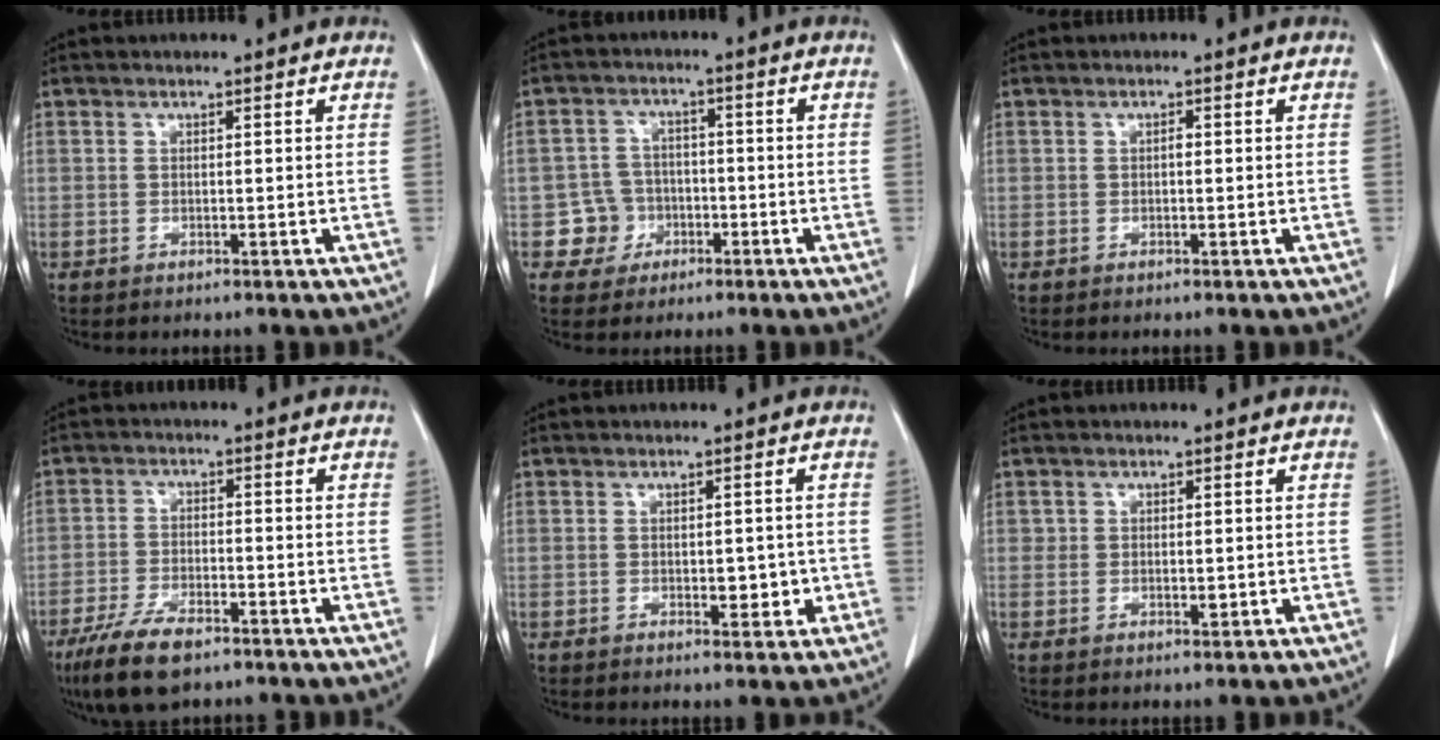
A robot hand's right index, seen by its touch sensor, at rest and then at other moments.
{"total": 5.0, "force": [-1.9, 4.6, 0.0], "torque": [0.009, 0.017, -0.028]}
{"total": 0.6, "force": [0.0, 0.3, 0.5], "torque": [-0.008, 0.002, -0.001]}
{"total": 8.5, "force": [-5.9, 2.5, 5.5], "torque": [-0.110, -0.014, -0.104]}
{"total": 3.1, "force": [-0.5, 1.8, 2.5], "torque": [-0.022, 0.000, 0.000]}
{"total": 1.5, "force": [0.0, 0.9, 1.1], "torque": [-0.015, -0.002, 0.000]}